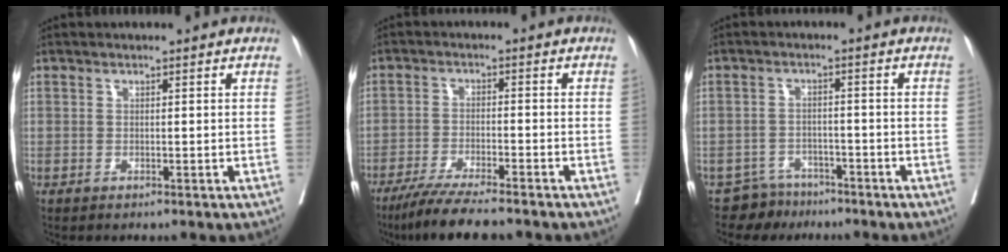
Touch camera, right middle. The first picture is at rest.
{"total": 9.6, "force": [-8.0, 0.3, 5.3], "torque": [-0.087, -0.027, -0.130]}
{"total": 4.1, "force": [-3.5, 1.9, -0.8], "torque": [0.012, 0.000, -0.060]}